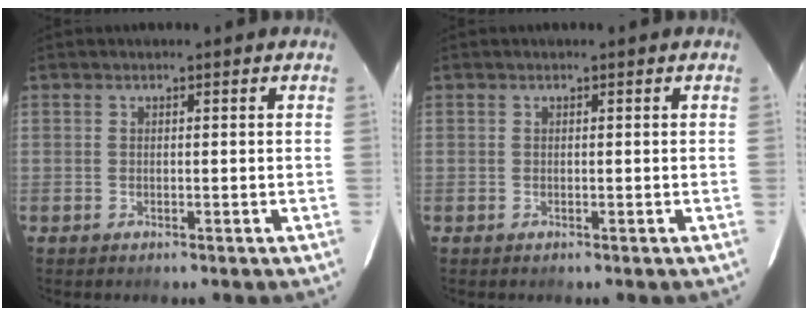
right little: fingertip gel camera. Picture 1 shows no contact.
{"total": 0.0}